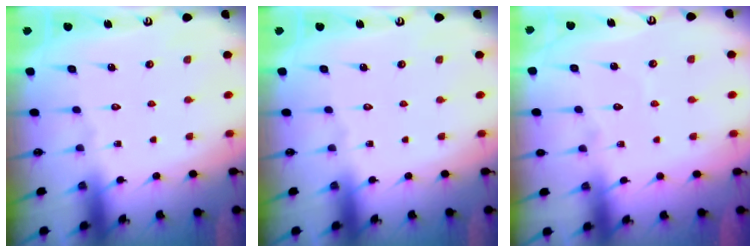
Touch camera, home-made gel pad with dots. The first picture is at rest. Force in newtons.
{"total": 0.0}
{"total": 2.6, "press": 2.6, "slide": 0.3}